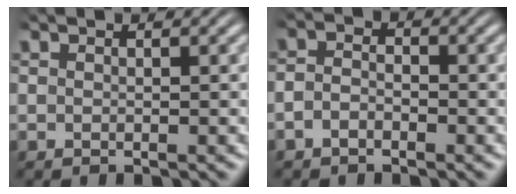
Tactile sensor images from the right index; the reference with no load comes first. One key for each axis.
{"total": 2.0, "fx": -1.3, "fy": 1.2, "fz": 0.9, "tx": -0.024, "ty": -0.010, "tz": -0.022}